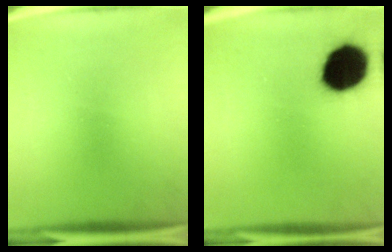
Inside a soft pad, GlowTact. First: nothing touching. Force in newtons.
{"total": 16.7}